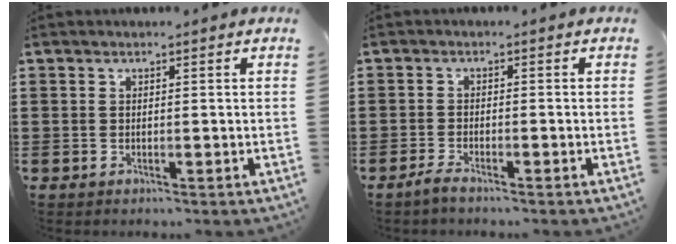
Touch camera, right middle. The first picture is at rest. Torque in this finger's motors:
{"motor_torque": [0.58, -0.20, 0.01, 0.03]}